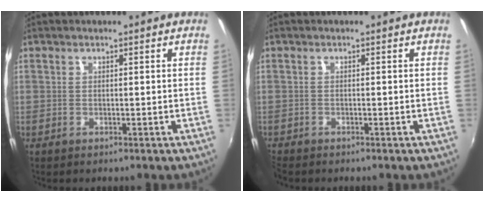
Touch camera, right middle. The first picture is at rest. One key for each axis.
{"total": 1.7, "fx": -1.6, "fy": 0.5, "fz": 0.3, "tx": -0.013, "ty": -0.008, "tz": -0.032}